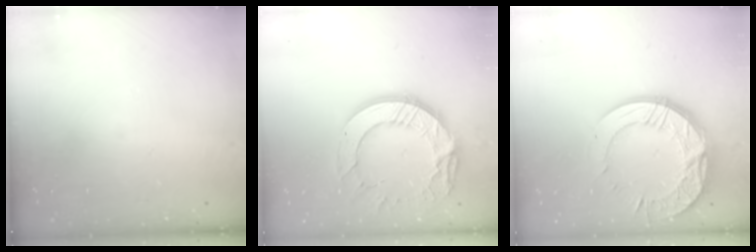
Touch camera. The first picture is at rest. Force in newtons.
{"total": 15.1, "press": 15.1, "slide": 0.9}
{"total": 18.7, "press": 18.7, "slide": 1.4}